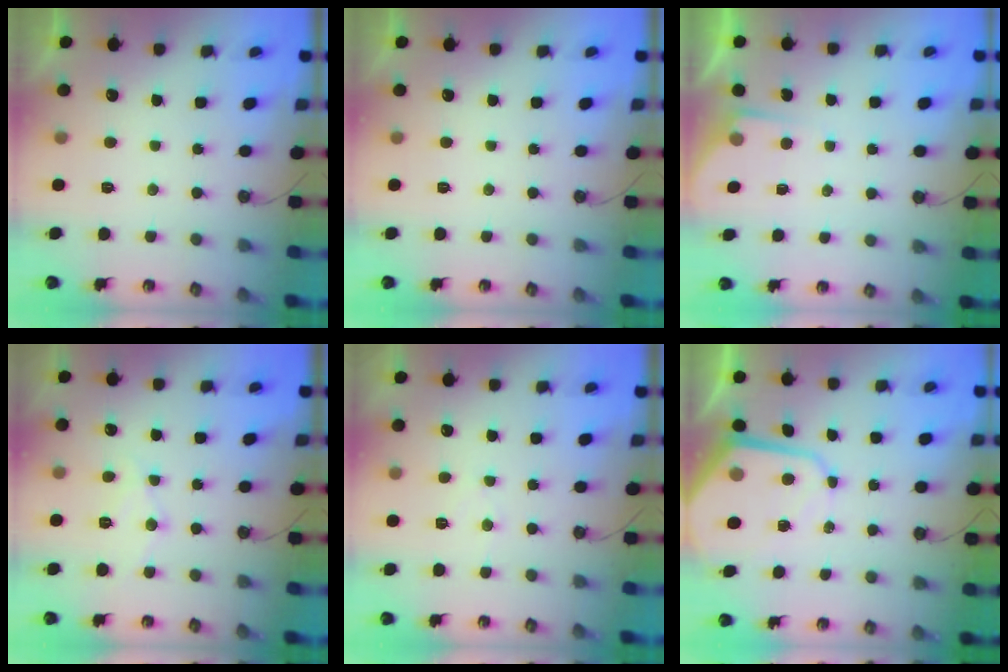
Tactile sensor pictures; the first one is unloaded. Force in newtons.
{"total": 0.0}
{"total": 4.5, "press": 4.5, "slide": 0.5}
{"total": 8.1, "press": 8.1, "slide": 0.7}
{"total": 4.3, "press": 4.3, "slide": 0.5}
{"total": 9.6, "press": 9.5, "slide": 0.7}